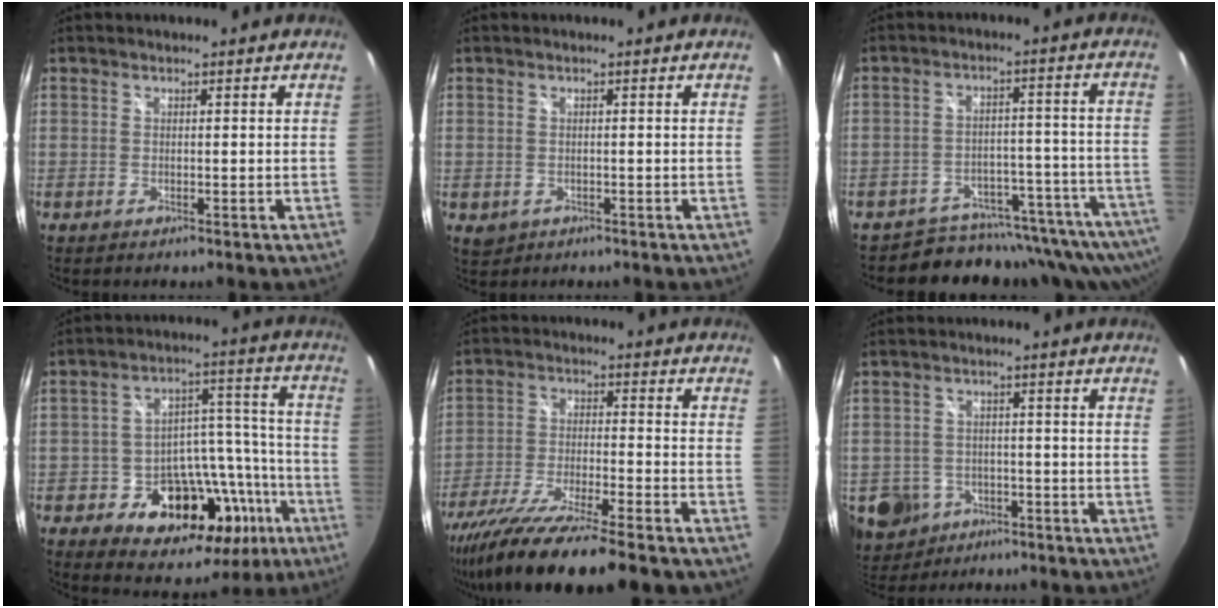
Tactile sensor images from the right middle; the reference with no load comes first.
{"total": 2.5, "force": [-0.6, 2.2, 1.1], "torque": [-0.022, -0.005, -0.004]}
{"total": 15.6, "force": [-14.9, 3.8, 2.3], "torque": [-0.025, 0.019, -0.200]}
{"total": 20.9, "force": [-10.0, 13.9, 12.0], "torque": [-0.199, 0.037, -0.119]}
{"total": 19.2, "force": [-15.5, 1.5, 11.2], "torque": [-0.223, -0.053, -0.266]}
{"total": 10.9, "force": [-5.0, 8.8, 3.8], "torque": [-0.119, -0.001, -0.065]}